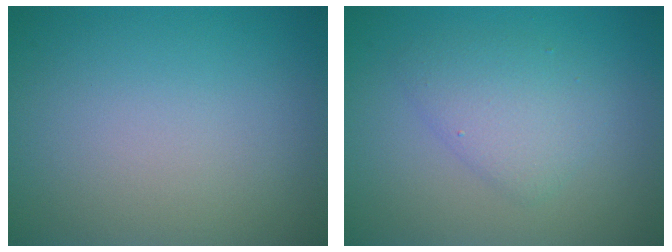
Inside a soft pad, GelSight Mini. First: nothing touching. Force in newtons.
{"total": 2.9, "press": 2.9, "slide": 0.2}